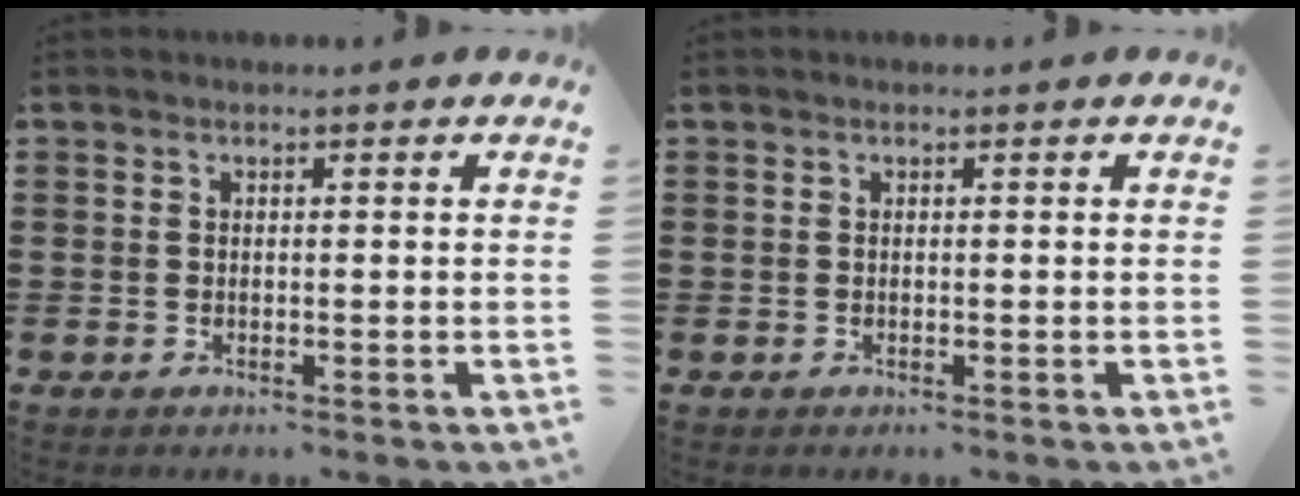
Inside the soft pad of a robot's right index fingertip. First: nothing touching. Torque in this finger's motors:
{"motor_torque": [0.00, 0.00, 0.00, 0.00]}